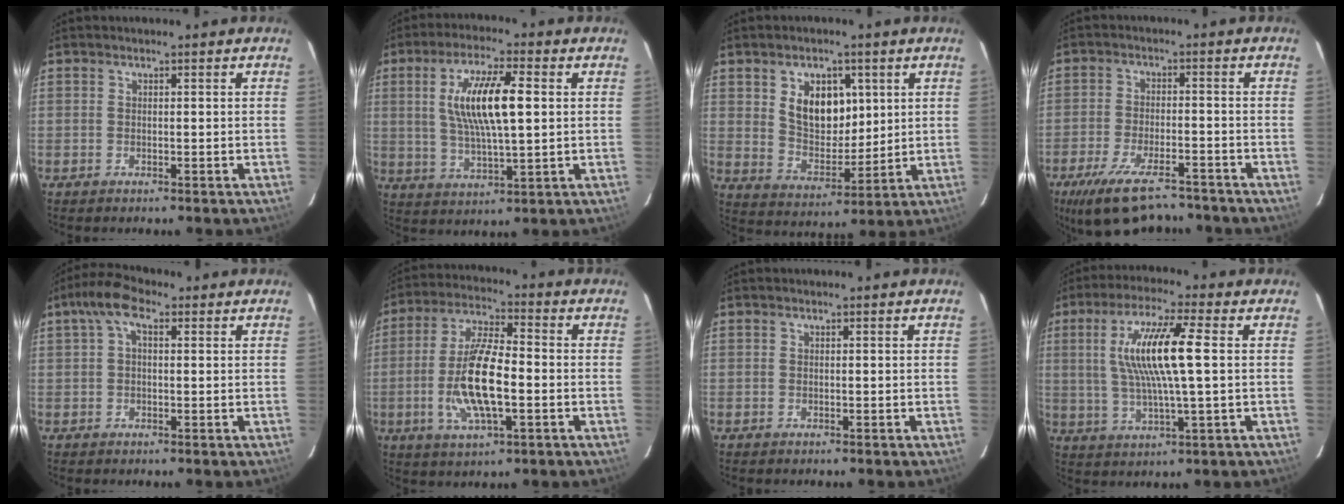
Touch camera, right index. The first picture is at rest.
{"total": 11.5, "force": [2.5, 2.4, 11.0], "torque": [-0.209, 0.001, 0.051]}
{"total": 9.6, "force": [3.9, 6.2, 6.3], "torque": [-0.104, 0.002, 0.084]}
{"total": 14.2, "force": [-11.4, 4.5, 7.2], "torque": [-0.157, -0.034, -0.181]}
{"total": 4.5, "force": [2.0, 2.1, 3.4], "torque": [-0.067, 0.019, 0.039]}
{"total": 13.4, "force": [-2.7, 3.9, 12.5], "torque": [-0.253, -0.003, -0.050]}
{"total": 0.0}
{"total": 12.1, "force": [2.1, 0.6, 11.9], "torque": [-0.225, 0.000, 0.042]}